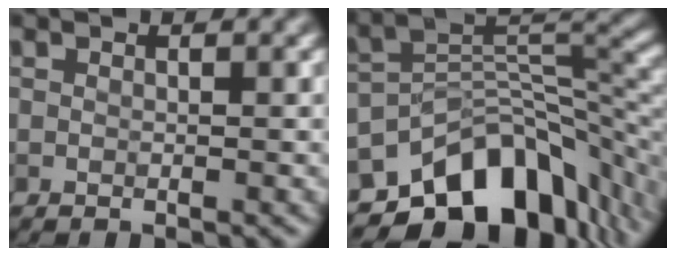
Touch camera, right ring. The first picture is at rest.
{"total": 12.6, "force": [-7.9, 6.9, 6.9], "torque": [-0.105, -0.002, -0.133]}